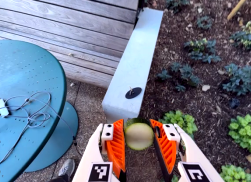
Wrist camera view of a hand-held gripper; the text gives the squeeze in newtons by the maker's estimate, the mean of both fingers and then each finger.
{"total": 11.0, "left": 11.0, "right": 11.0}